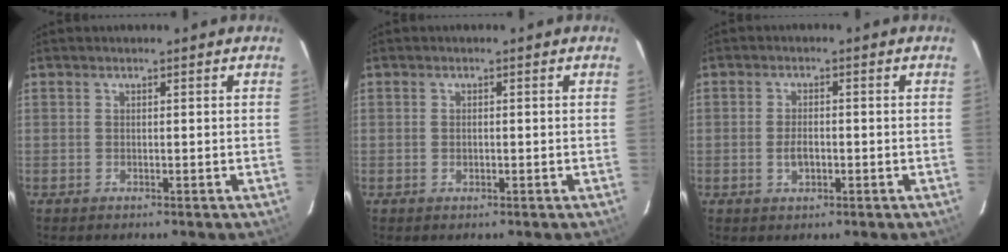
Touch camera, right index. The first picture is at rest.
{"total": 0.8, "force": [-0.2, 0.6, 0.4], "torque": [-0.007, 0.000, -0.003]}
{"total": 2.9, "force": [-0.8, 1.6, 2.2], "torque": [-0.042, -0.001, -0.012]}